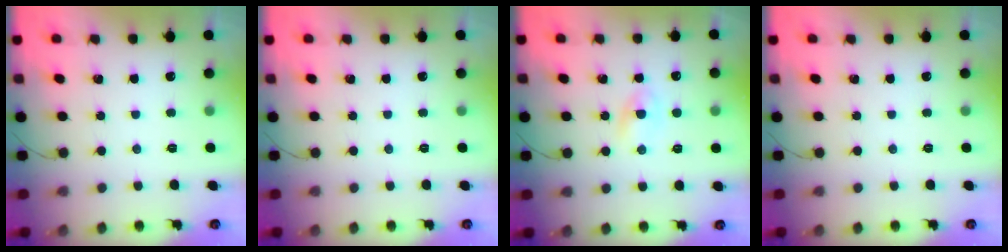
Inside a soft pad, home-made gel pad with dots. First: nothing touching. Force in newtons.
{"total": 0.0}
{"total": 2.2, "press": 2.0, "slide": 0.9}
{"total": 0.0}